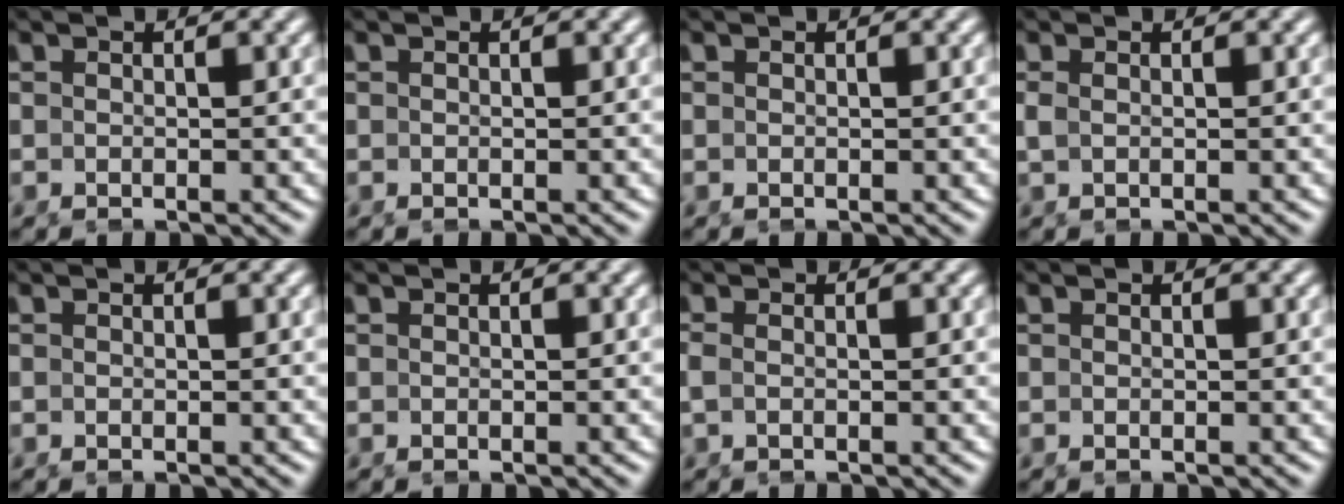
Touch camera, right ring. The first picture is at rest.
{"total": 0.0}
{"total": 0.0}
{"total": 0.6, "force": [-0.1, 0.0, 0.6], "torque": [-0.021, -0.010, 0.007]}
{"total": 0.0}
{"total": 0.0}
{"total": 1.0, "force": [-0.4, 0.3, 0.8], "torque": [-0.029, -0.011, -0.001]}
{"total": 0.0}